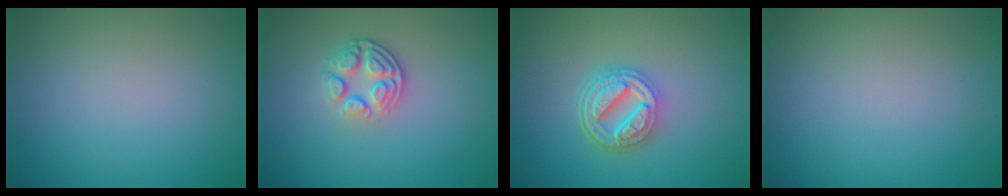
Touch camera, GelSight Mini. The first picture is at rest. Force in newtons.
{"total": 3.8, "press": 2.7, "slide": 2.7}
{"total": 5.2, "press": 3.9, "slide": 3.4}
{"total": 0.0}